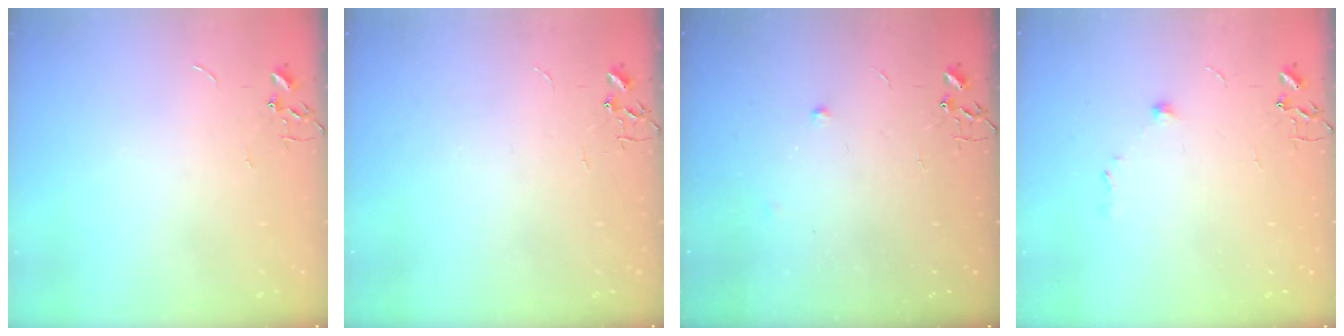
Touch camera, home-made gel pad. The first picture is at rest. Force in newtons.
{"total": 0.0}
{"total": 4.6, "press": 4.4, "slide": 1.1}
{"total": 5.6, "press": 5.2, "slide": 1.9}